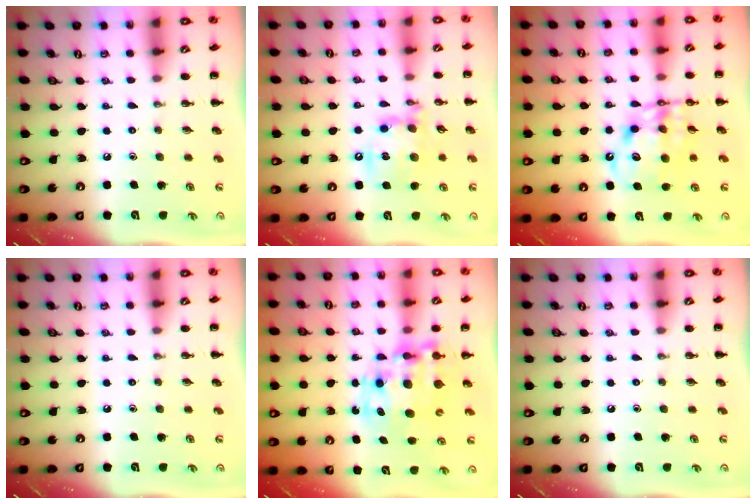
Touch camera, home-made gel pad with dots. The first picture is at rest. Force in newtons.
{"total": 14.6, "press": 14.3, "slide": 3.0}
{"total": 11.3, "press": 10.9, "slide": 2.9}
{"total": 0.0}
{"total": 11.7, "press": 11.4, "slide": 2.8}
{"total": 0.0}